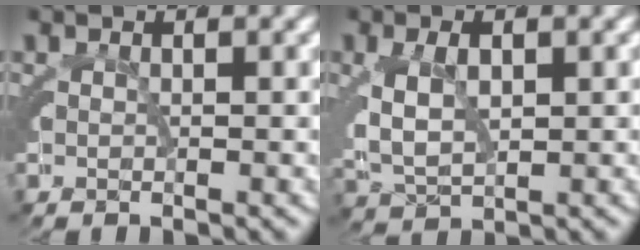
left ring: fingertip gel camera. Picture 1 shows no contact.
{"total": 5.0, "force": [-0.1, 4.0, 2.9], "torque": [-0.082, -0.019, 0.003]}